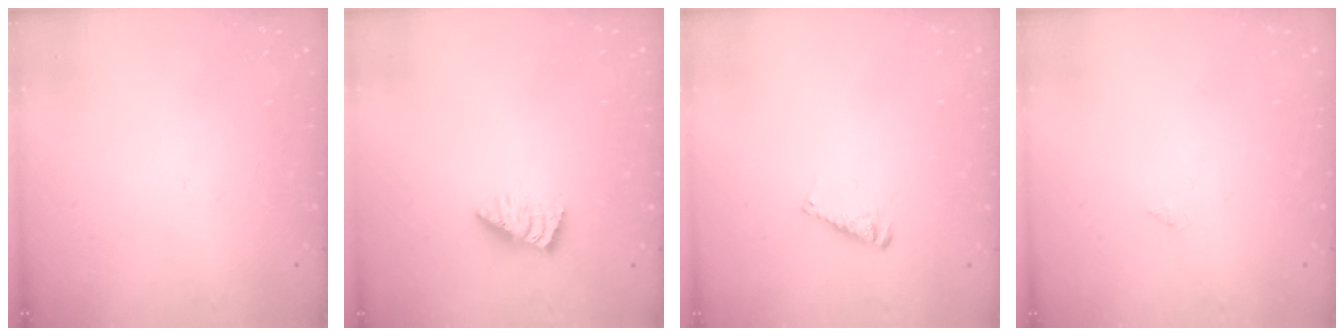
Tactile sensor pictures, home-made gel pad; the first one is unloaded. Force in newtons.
{"total": 2.4, "press": 2.3, "slide": 0.5}
{"total": 4.4, "press": 4.4, "slide": 0.4}
{"total": 0.0}